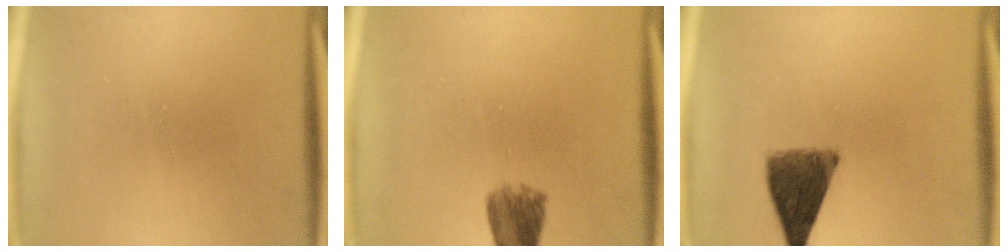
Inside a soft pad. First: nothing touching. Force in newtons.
{"total": 4.6}
{"total": 8.5}